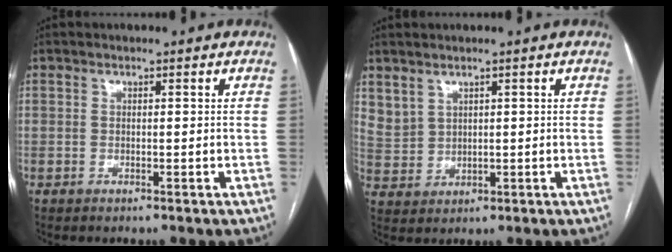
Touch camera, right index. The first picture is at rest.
{"total": 4.0, "force": [2.9, 2.5, 1.2], "torque": [-0.028, 0.003, 0.074]}